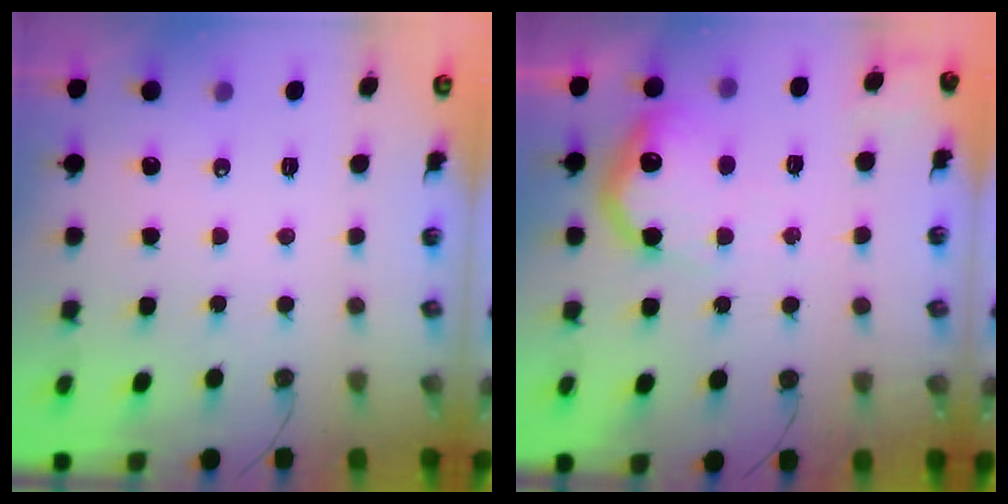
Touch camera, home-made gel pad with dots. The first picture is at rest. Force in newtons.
{"total": 15.8, "press": 15.8, "slide": 0.9}